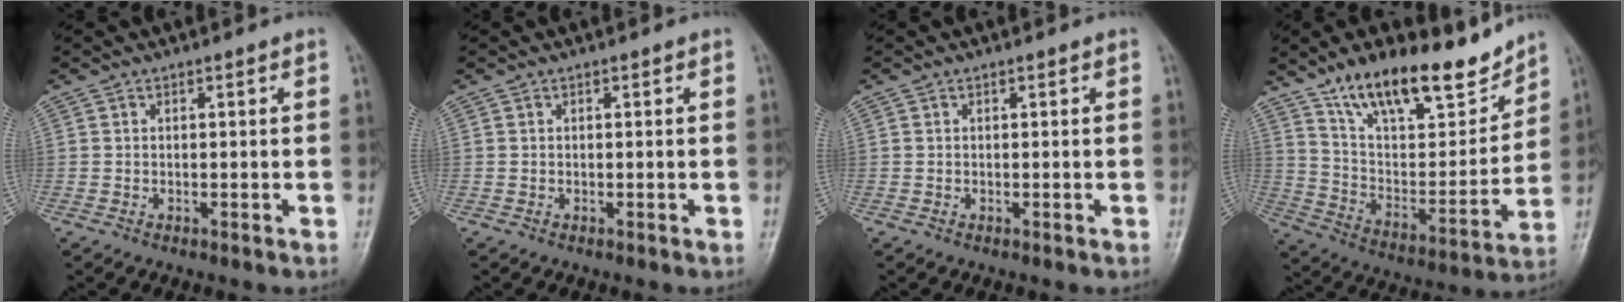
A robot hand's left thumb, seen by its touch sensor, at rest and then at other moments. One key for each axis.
{"total": 0.0}
{"total": 0.0}
{"total": 20.8, "fx": 15.3, "fy": 7.5, "fz": 11.9, "tx": -0.145, "ty": -0.078, "tz": 0.263}